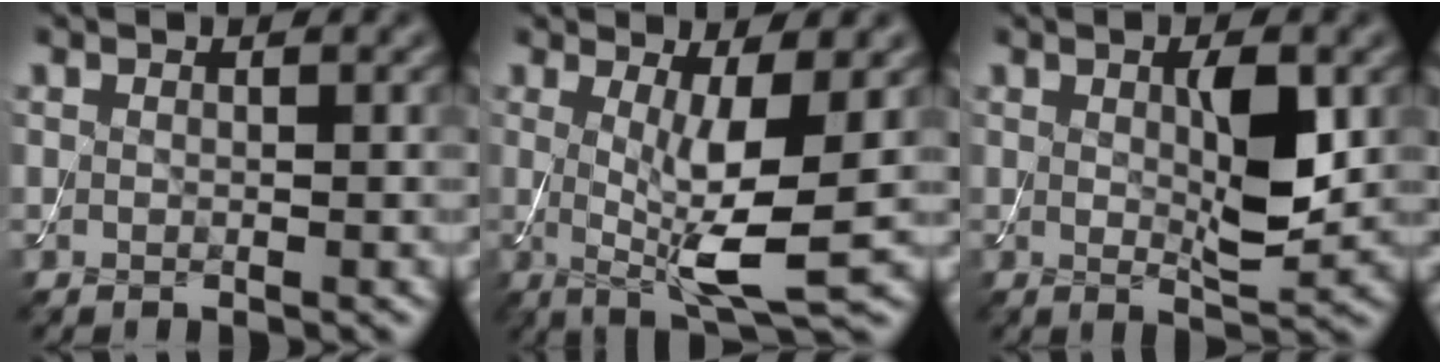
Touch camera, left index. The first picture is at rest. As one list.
[{"total": 6.9, "force": [-0.1, 1.5, 6.8], "torque": [-0.111, -0.016, 0.004]}, {"total": 4.4, "force": [0.7, 1.2, 4.2], "torque": [-0.074, -0.007, 0.017]}]